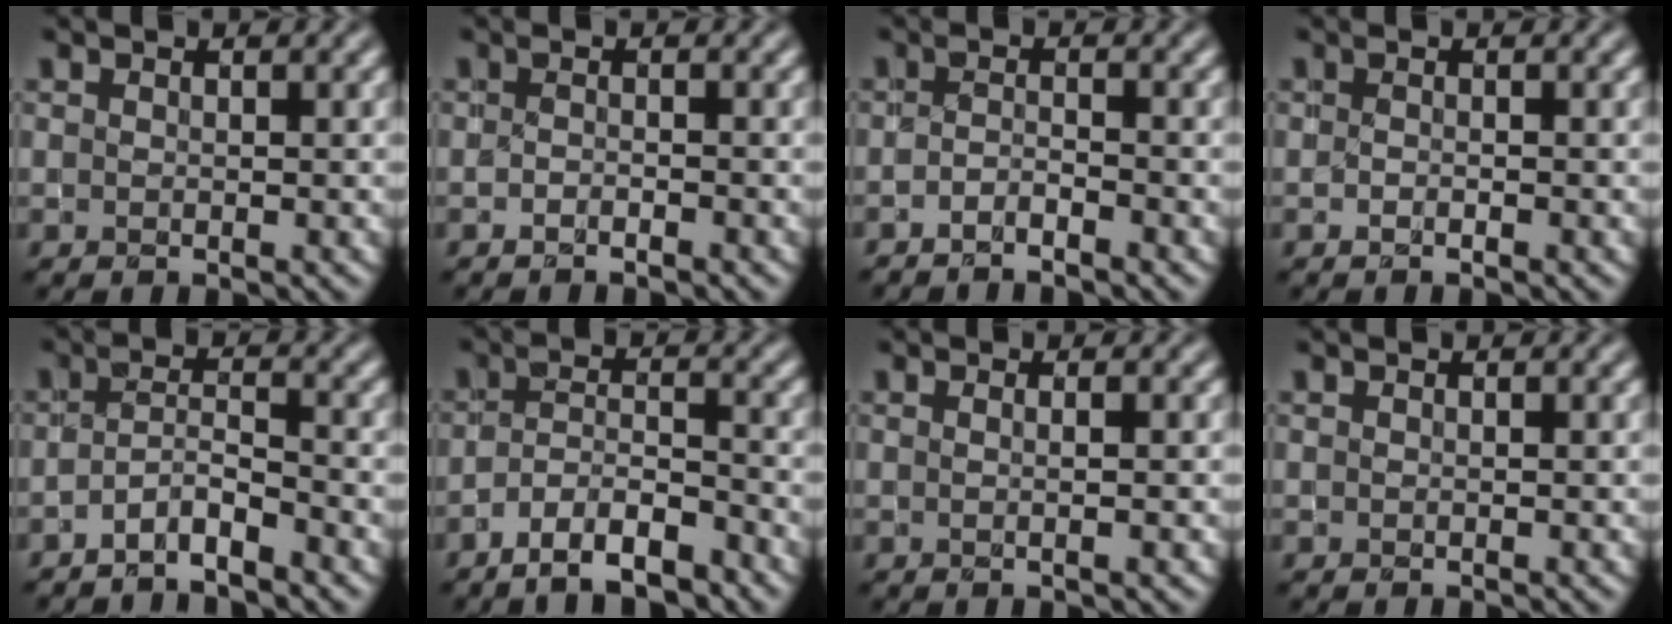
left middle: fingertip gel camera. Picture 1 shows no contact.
{"total": 0.8, "force": [-0.7, 0.1, 0.4], "torque": [-0.009, -0.004, -0.013]}
{"total": 1.5, "force": [-1.3, 0.2, 0.7], "torque": [-0.013, -0.007, -0.028]}
{"total": 0.5, "force": [-0.4, 0.1, 0.3], "torque": [-0.008, -0.002, -0.006]}
{"total": 2.5, "force": [-2.0, 0.3, 1.4], "torque": [-0.028, 0.002, -0.045]}
{"total": 5.0, "force": [-3.8, 1.4, 2.9], "torque": [-0.051, 0.002, -0.068]}
{"total": 1.9, "force": [0.2, 0.8, 1.7], "torque": [-0.008, -0.005, -0.012]}
{"total": 0.0}